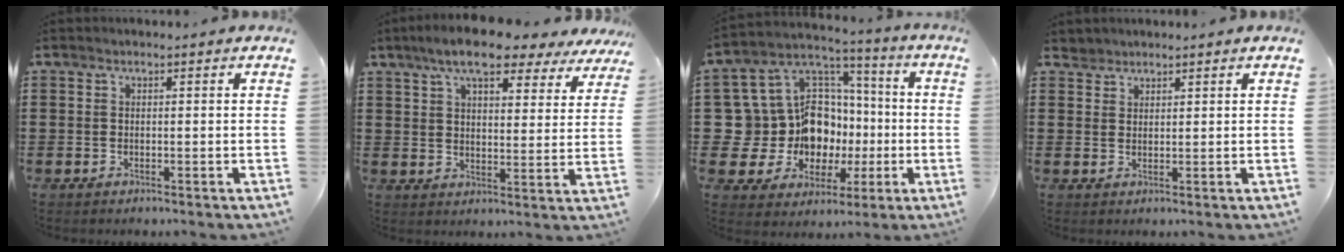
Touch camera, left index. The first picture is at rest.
{"total": 8.6, "force": [7.0, 2.0, 4.6], "torque": [-0.097, -0.014, 0.123]}
{"total": 14.4, "force": [-1.6, 13.1, 5.7], "torque": [-0.141, -0.022, -0.006]}
{"total": 1.8, "force": [1.6, 0.8, -0.1], "torque": [-0.003, 0.003, 0.033]}